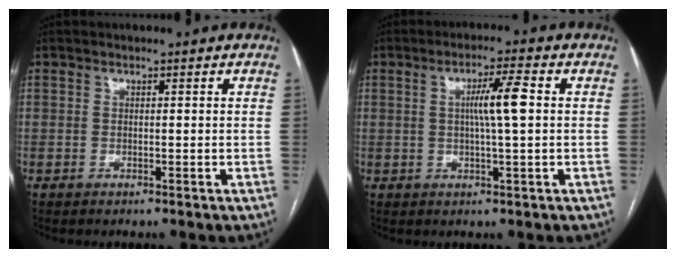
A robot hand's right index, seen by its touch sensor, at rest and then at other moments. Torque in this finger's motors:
{"motor_torque": [0.82, -0.45, 0.25, 0.13]}